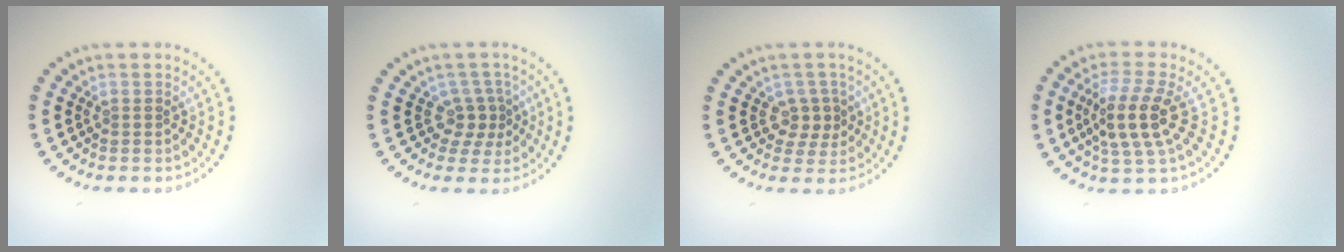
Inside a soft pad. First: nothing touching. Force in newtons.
{"total": 2.5, "press": 1.7, "slide": 1.9}
{"total": 2.1, "press": 1.8, "slide": 1.2}
{"total": 4.1, "press": 3.6, "slide": 1.9}